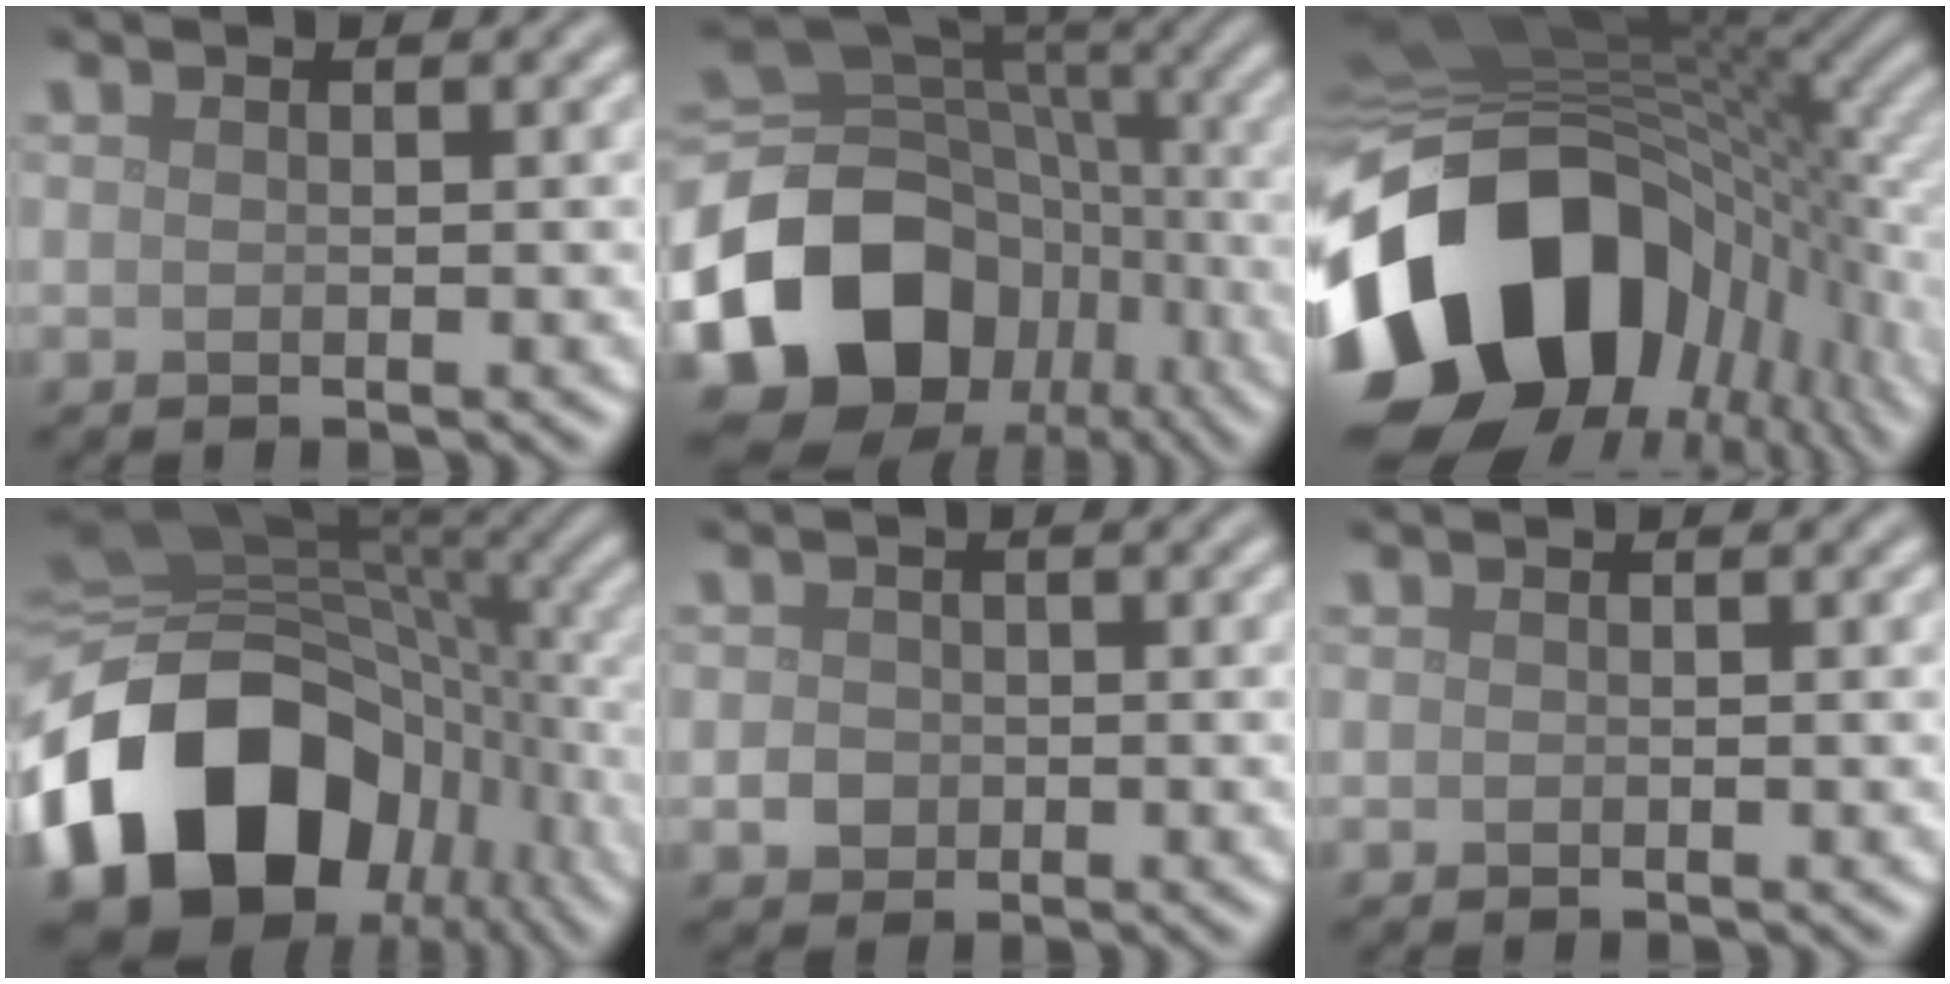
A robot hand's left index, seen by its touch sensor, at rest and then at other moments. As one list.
[{"total": 14.4, "force": [-5.8, 11.3, 7.0], "torque": [-0.140, 0.000, -0.108]}, {"total": 19.7, "force": [-6.0, 13.3, 13.3], "torque": [-0.284, -0.030, -0.103]}, {"total": 18.4, "force": [-5.6, 13.5, 11.1], "torque": [-0.235, -0.025, -0.095]}, {"total": 1.4, "force": [-0.3, 1.3, 0.5], "torque": [-0.002, -0.002, -0.009]}, {"total": 0.0}]